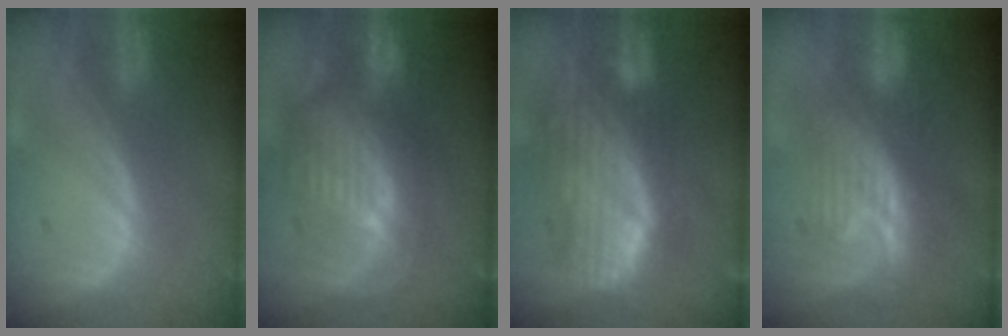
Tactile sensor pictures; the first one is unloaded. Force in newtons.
{"total": 10.8, "press": 9.5, "slide": 5.2}
{"total": 10.5, "press": 9.1, "slide": 5.4}
{"total": 8.6, "press": 7.6, "slide": 4.0}